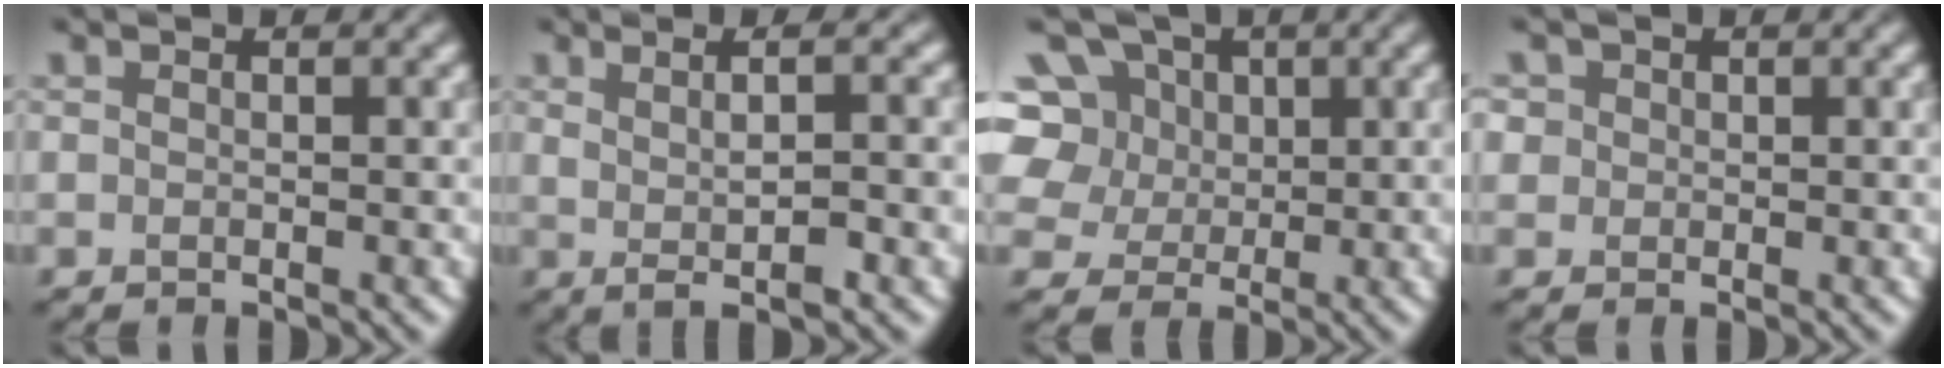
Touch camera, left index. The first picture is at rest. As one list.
[{"total": 4.5, "force": [0.5, 1.1, 4.3], "torque": [-0.057, 0.002, 0.002]}, {"total": 10.9, "force": [4.0, 8.5, 5.6], "torque": [-0.105, 0.039, 0.042]}, {"total": 1.8, "force": [0.6, 1.5, 0.6], "torque": [-0.019, 0.002, 0.016]}]